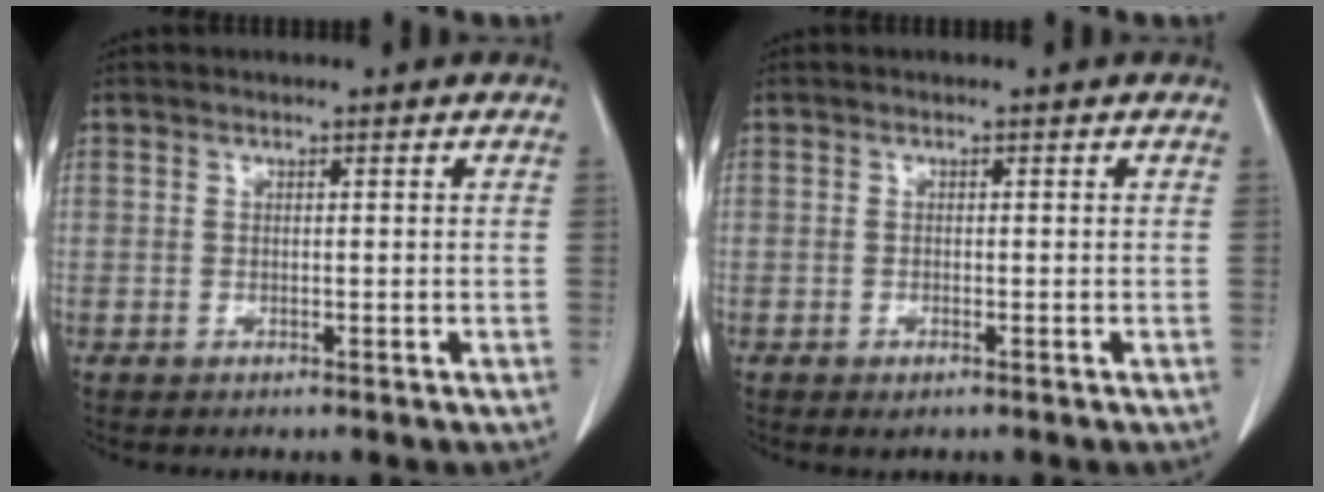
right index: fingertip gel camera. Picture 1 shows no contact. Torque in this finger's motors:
{"motor_torque": [0.27, -0.24, 0.04, 0.01]}